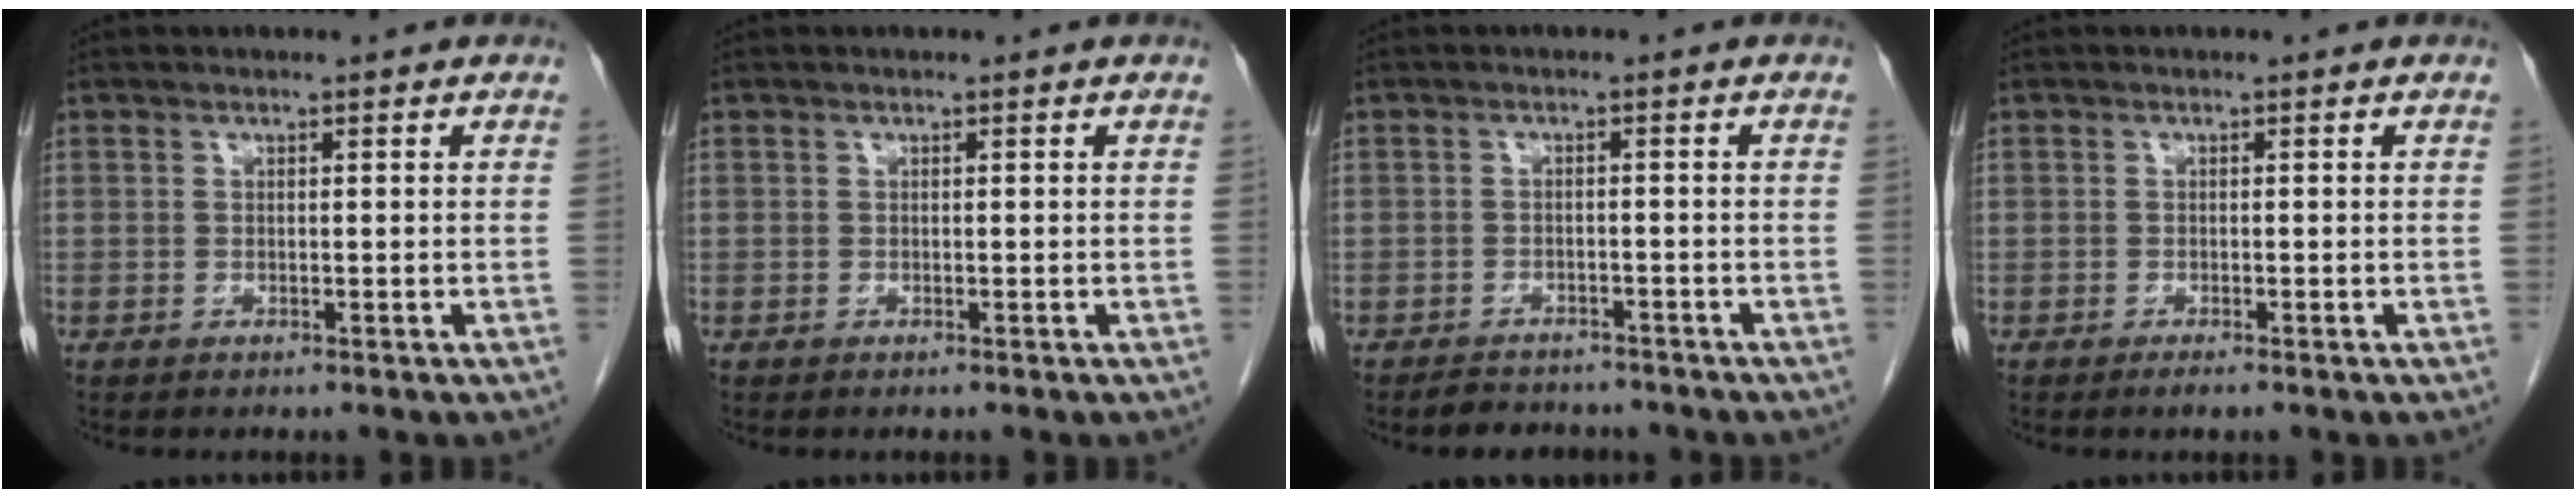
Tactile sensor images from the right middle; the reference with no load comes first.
{"total": 0.0}
{"total": 4.9, "force": [-4.5, 1.9, 1.0], "torque": [-0.019, -0.003, -0.060]}
{"total": 1.0, "force": [-0.7, 0.0, 0.7], "torque": [-0.015, -0.004, -0.011]}